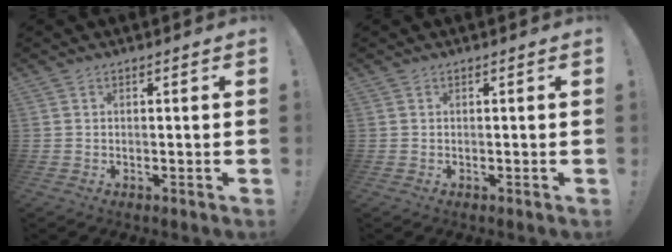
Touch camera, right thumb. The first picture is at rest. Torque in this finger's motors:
{"motor_torque": [0.00, 0.00, 0.00, 0.00, 0.01]}